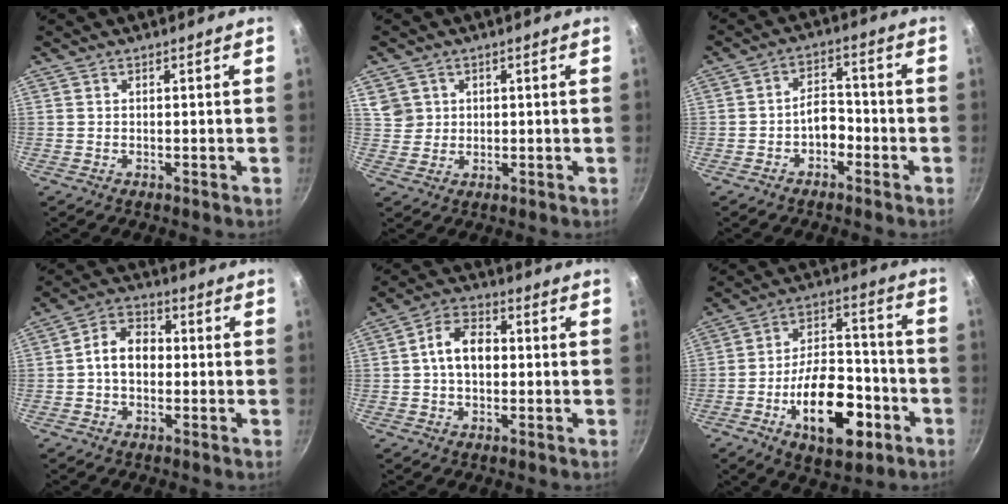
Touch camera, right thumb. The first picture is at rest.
{"total": 4.6, "force": [1.6, 4.2, 1.0], "torque": [0.005, 0.002, 0.032]}
{"total": 5.3, "force": [-2.2, 3.5, 3.2], "torque": [-0.025, 0.032, -0.040]}
{"total": 7.8, "force": [-0.3, 5.7, 5.3], "torque": [-0.060, 0.024, -0.018]}
{"total": 8.5, "force": [0.4, 5.7, 6.3], "torque": [-0.087, 0.023, -0.004]}
{"total": 19.2, "force": [-7.6, 10.1, 14.4], "torque": [-0.191, 0.054, -0.116]}